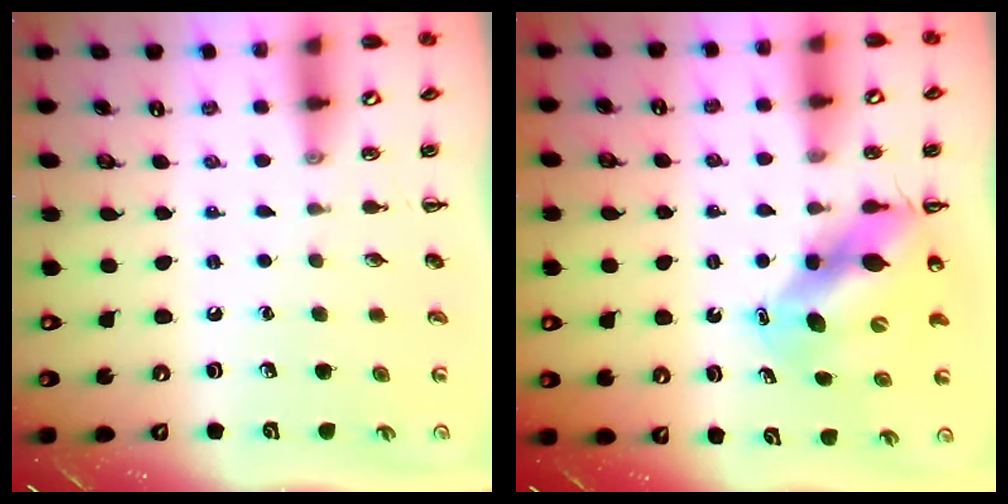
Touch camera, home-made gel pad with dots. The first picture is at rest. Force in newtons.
{"total": 10.6, "press": 10.2, "slide": 2.9}